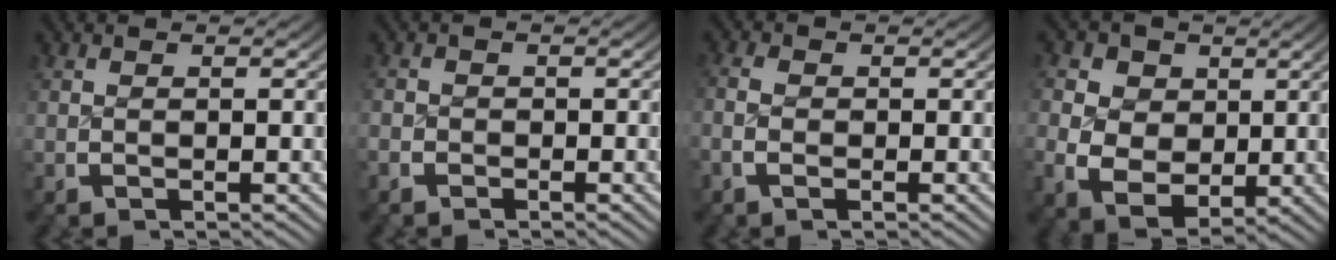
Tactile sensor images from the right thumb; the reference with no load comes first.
{"total": 1.5, "force": [-1.0, 1.0, -0.2], "torque": [0.001, 0.001, -0.026]}
{"total": 1.7, "force": [-1.0, 1.1, 0.8], "torque": [-0.028, -0.005, -0.021]}
{"total": 8.9, "force": [-0.8, 7.3, 5.0], "torque": [-0.127, -0.043, -0.004]}